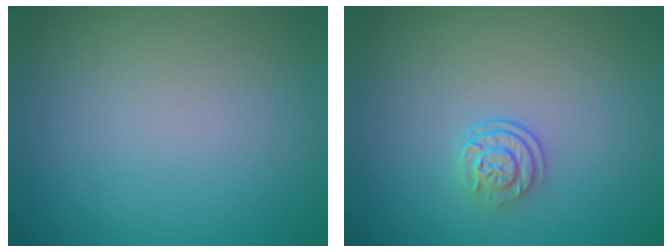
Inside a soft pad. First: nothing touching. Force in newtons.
{"total": 2.3, "press": 1.7, "slide": 1.5}